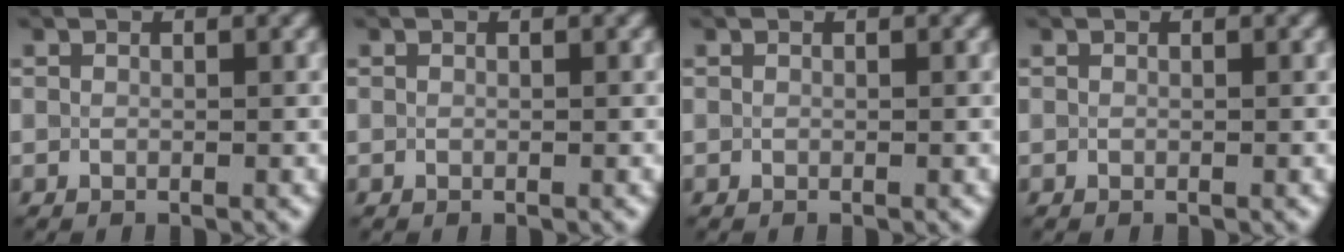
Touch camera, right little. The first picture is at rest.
{"total": 0.0}
{"total": 0.0}
{"total": 0.0}